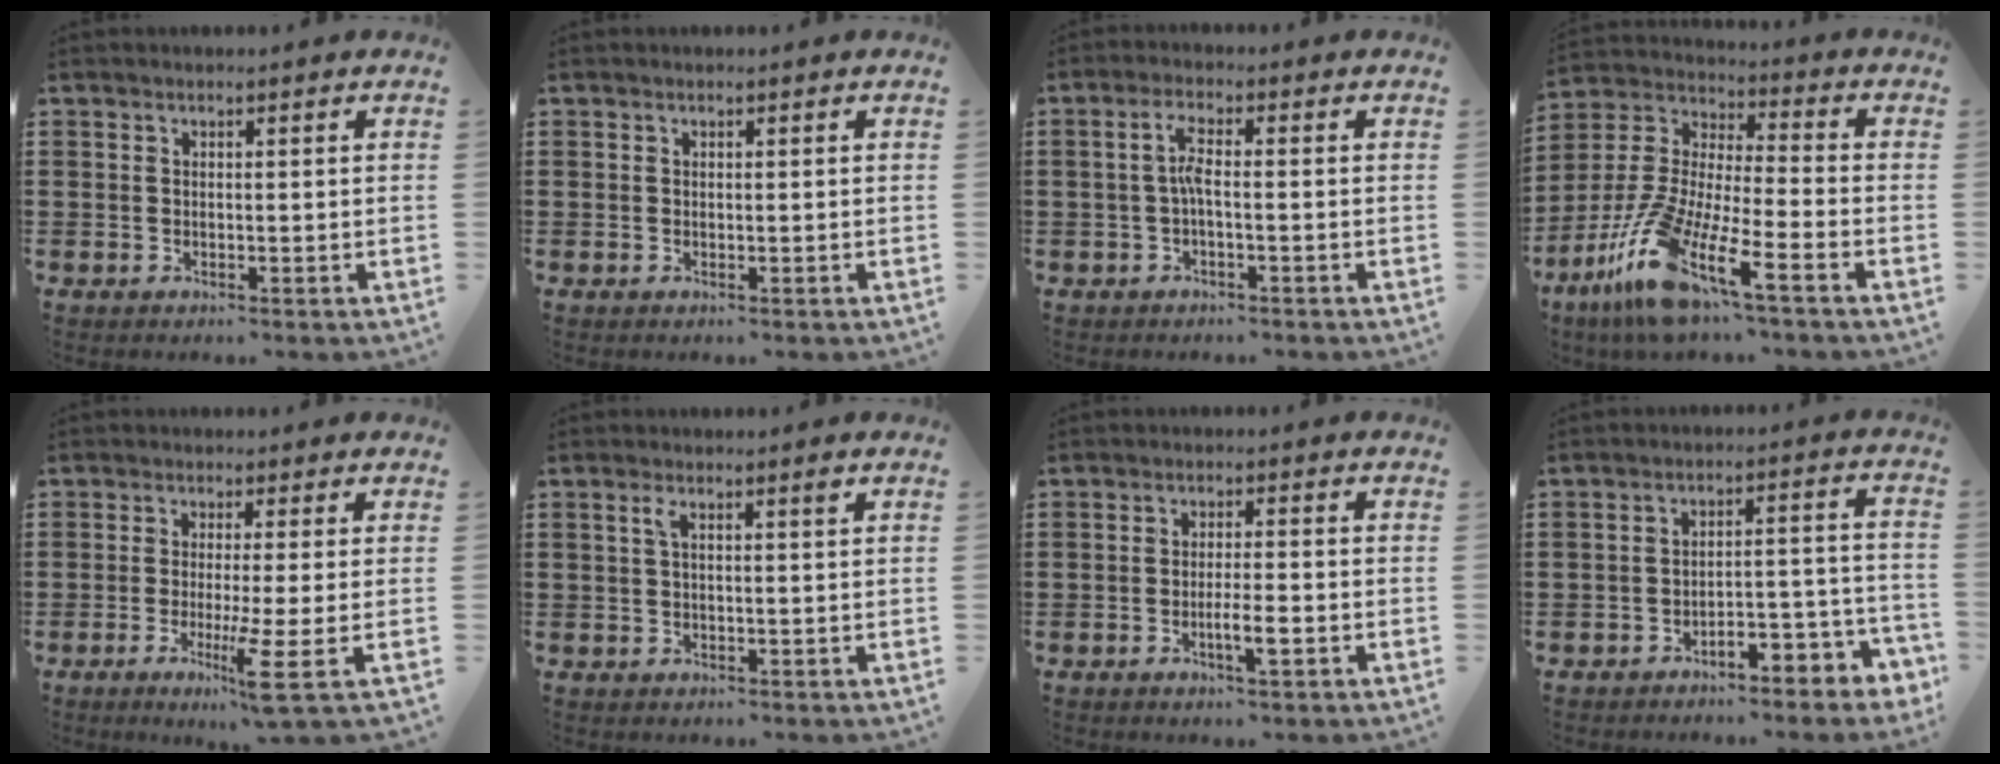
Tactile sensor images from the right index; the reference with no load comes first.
{"total": 0.0}
{"total": 3.1, "force": [-0.7, 0.7, 2.9], "torque": [-0.063, 0.001, -0.017]}
{"total": 13.2, "force": [-8.5, 1.3, 10.0], "torque": [-0.229, -0.021, -0.169]}
{"total": 6.3, "force": [-2.2, -0.9, 5.8], "torque": [-0.110, -0.026, -0.039]}
{"total": 2.2, "force": [0.9, 0.2, 2.0], "torque": [-0.041, 0.002, 0.015]}
{"total": 3.6, "force": [-1.5, 0.2, 3.2], "torque": [-0.056, -0.003, -0.027]}
{"total": 3.8, "force": [-3.5, 0.7, 1.2], "torque": [-0.026, 0.006, -0.075]}